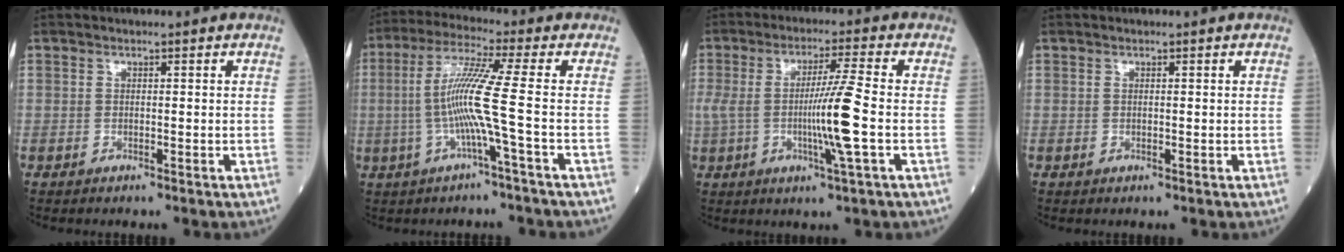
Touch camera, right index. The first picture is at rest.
{"total": 8.6, "force": [-1.3, -1.7, 8.3], "torque": [-0.175, 0.010, -0.026]}
{"total": 8.9, "force": [-1.2, -1.2, 8.8], "torque": [-0.173, -0.006, -0.019]}
{"total": 0.0}